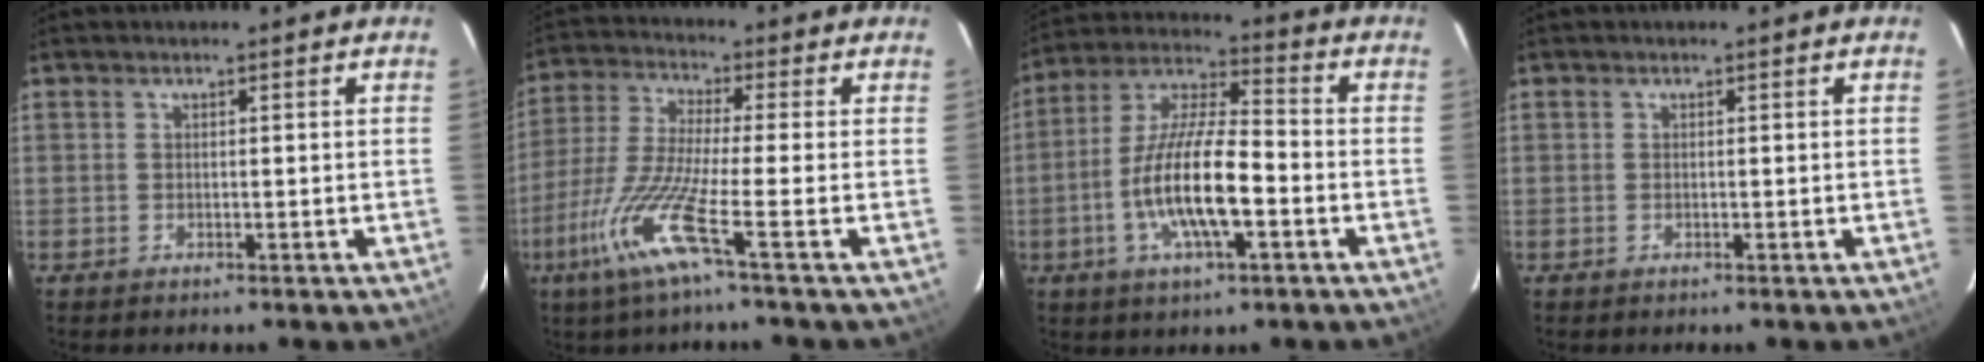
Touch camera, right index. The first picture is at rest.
{"total": 10.9, "force": [-5.2, -0.8, 9.6], "torque": [-0.216, -0.010, -0.108]}
{"total": 14.4, "force": [-4.5, 3.8, 13.1], "torque": [-0.264, -0.002, -0.088]}
{"total": 0.0}